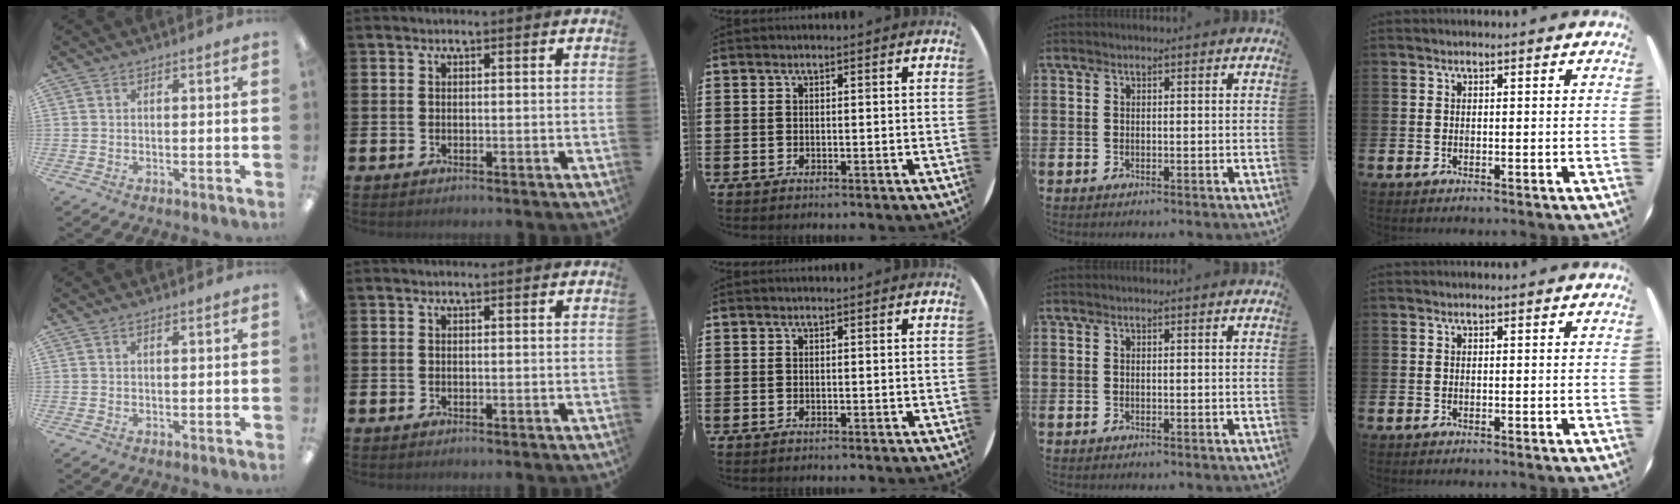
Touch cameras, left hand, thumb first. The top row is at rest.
{"thumb": {"total": 0.6, "force": [0.5, 0.2, 0.3], "torque": [-0.001, -0.001, 0.007]}}